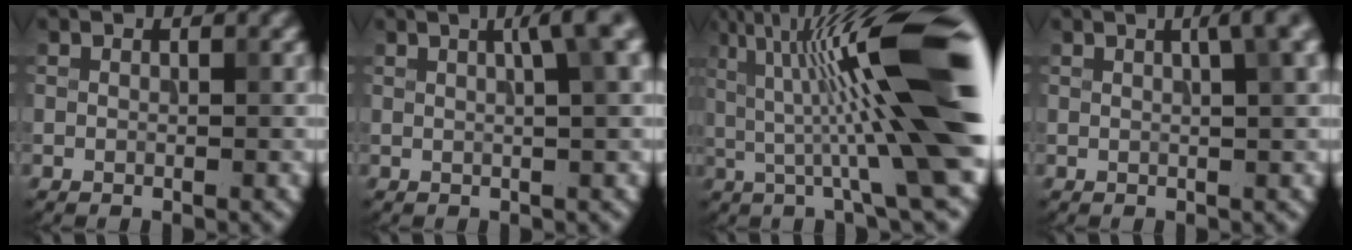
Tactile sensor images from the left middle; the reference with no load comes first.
{"total": 4.5, "force": [1.5, 1.0, 4.1], "torque": [-0.042, 0.017, 0.018]}
{"total": 14.9, "force": [1.5, 2.0, 14.6], "torque": [-0.213, 0.026, 0.019]}
{"total": 3.8, "force": [1.4, 1.0, 3.4], "torque": [-0.032, 0.014, 0.012]}